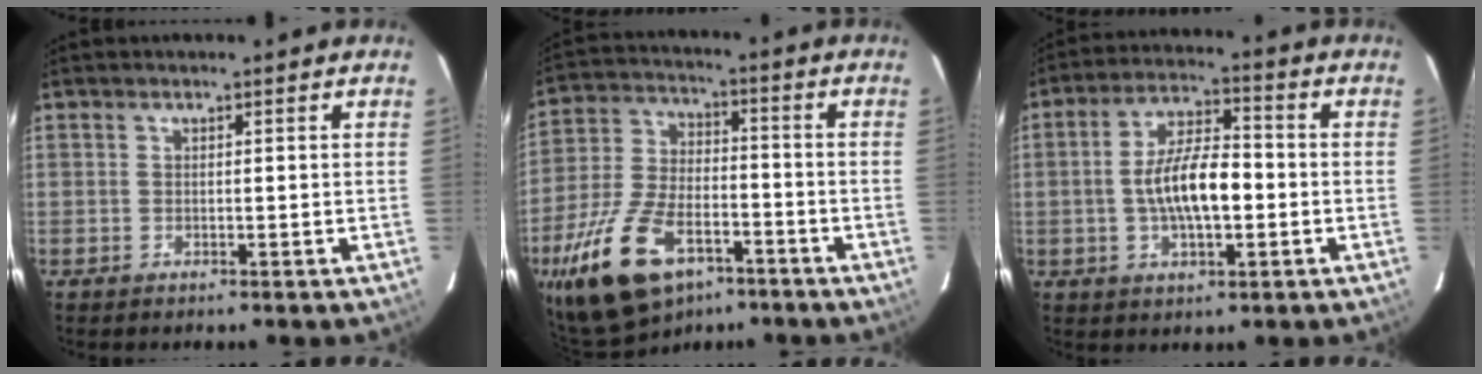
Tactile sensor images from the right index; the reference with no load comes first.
{"total": 18.9, "force": [-11.1, 9.6, 11.9], "torque": [-0.260, -0.016, -0.196]}
{"total": 10.5, "force": [-1.5, 4.0, 9.6], "torque": [-0.182, 0.008, -0.025]}